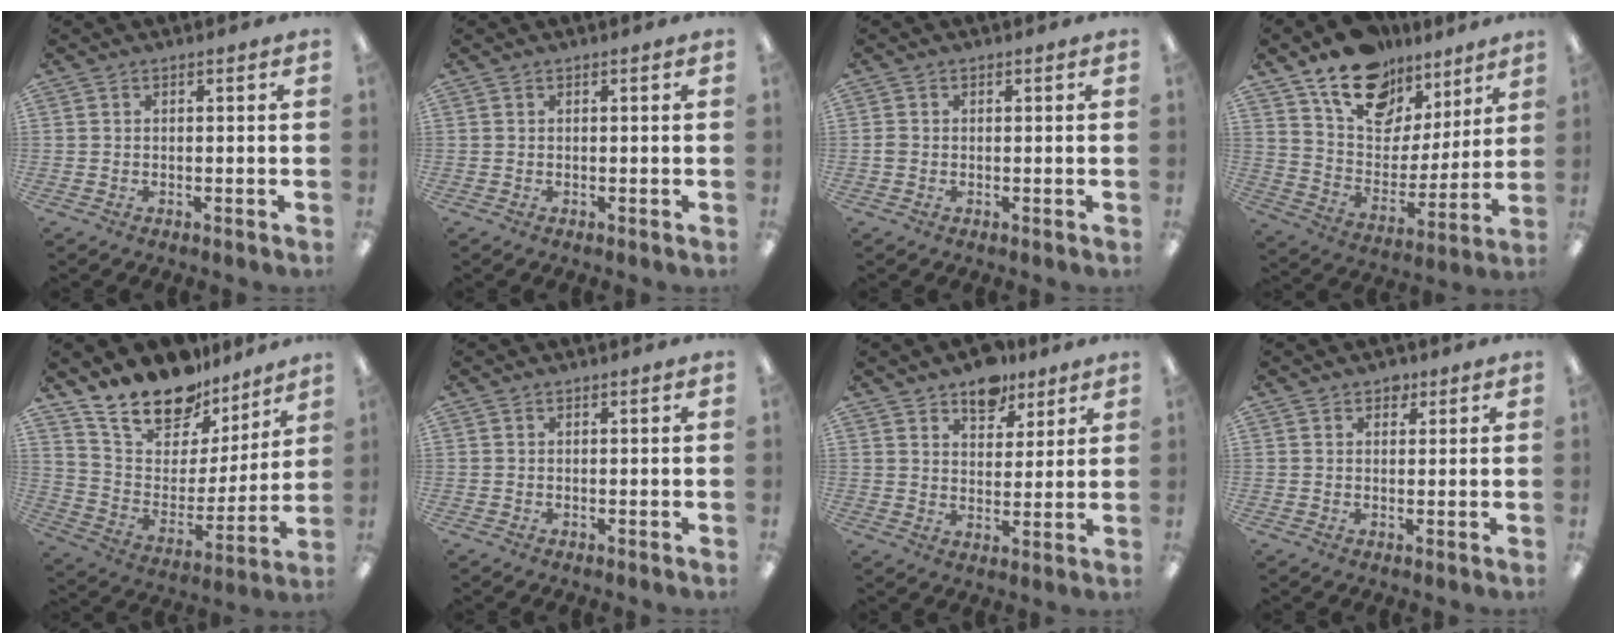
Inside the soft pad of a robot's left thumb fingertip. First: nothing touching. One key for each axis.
{"total": 0.0}
{"total": 0.9, "fx": -0.2, "fy": 0.8, "fz": 0.3, "tx": -0.005, "ty": 0.004, "tz": -0.005}
{"total": 17.1, "fx": 12.1, "fy": 10.2, "fz": 6.6, "tx": -0.116, "ty": -0.075, "tz": 0.222}
{"total": 17.7, "fx": 15.4, "fy": 7.6, "fz": 4.5, "tx": -0.111, "ty": -0.116, "tz": 0.283}
{"total": 0.0}
{"total": 8.8, "fx": 6.7, "fy": 5.0, "fz": 2.7, "tx": -0.030, "ty": -0.037, "tz": 0.120}
{"total": 2.4, "fx": 1.7, "fy": 1.6, "fz": 0.7, "tx": 0.001, "ty": -0.004, "tz": 0.028}